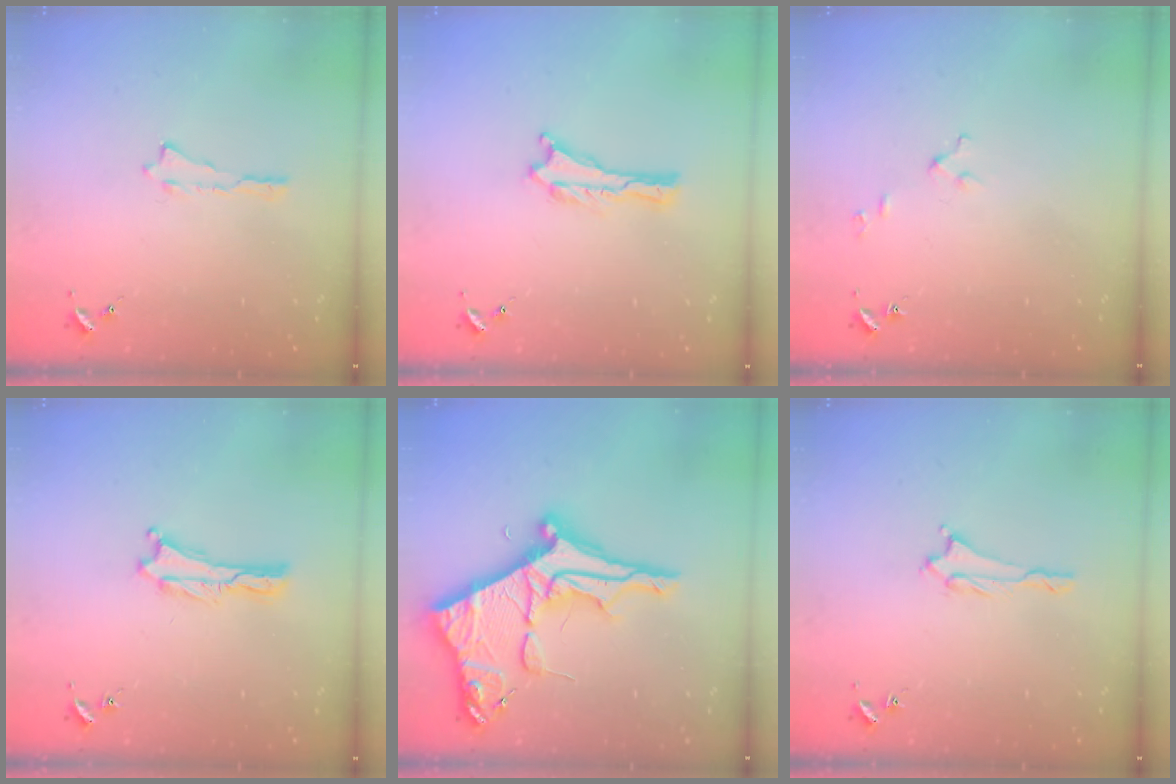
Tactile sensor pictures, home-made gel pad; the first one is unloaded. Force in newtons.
{"total": 0.0}
{"total": 2.6, "press": 2.6, "slide": 0.3}
{"total": 0.0}
{"total": 11.6, "press": 11.6, "slide": 1.1}
{"total": 1.3, "press": 1.3, "slide": 0.1}